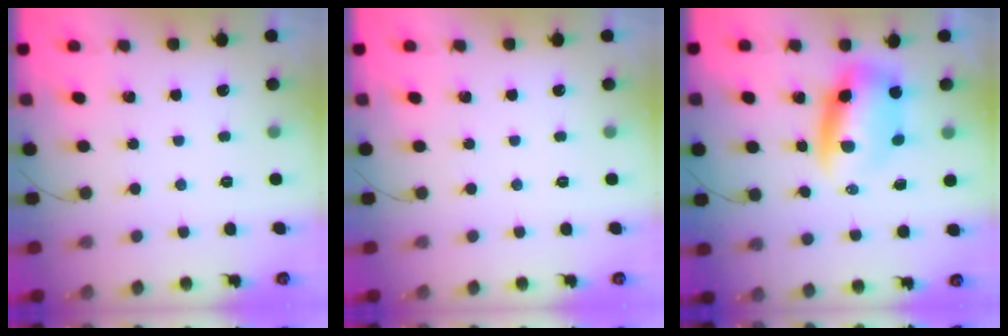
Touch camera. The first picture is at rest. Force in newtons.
{"total": 0.0}
{"total": 8.0, "press": 7.7, "slide": 2.1}